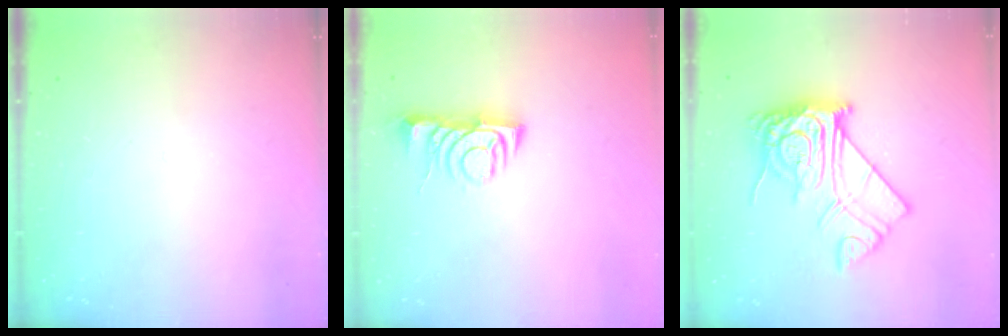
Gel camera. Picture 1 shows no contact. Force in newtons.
{"total": 5.5, "press": 5.4, "slide": 0.7}
{"total": 15.7, "press": 15.6, "slide": 1.6}